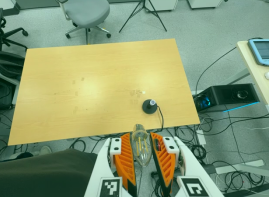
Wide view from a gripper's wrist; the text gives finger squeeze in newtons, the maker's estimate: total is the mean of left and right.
{"total": 8.4, "left": 7.9, "right": 8.8}